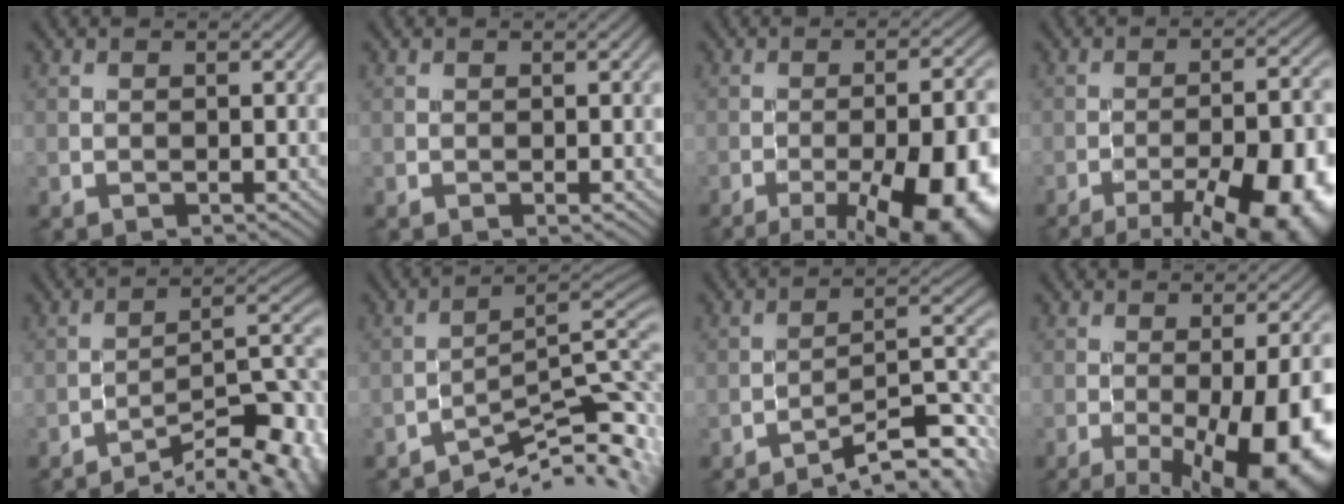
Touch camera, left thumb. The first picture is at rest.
{"total": 0.0}
{"total": 18.1, "force": [-9.4, 6.1, 14.2], "torque": [-0.155, 0.003, -0.124]}
{"total": 17.3, "force": [-10.6, 5.5, 12.6], "torque": [-0.136, 0.003, -0.139]}
{"total": 13.7, "force": [-9.3, 3.4, 9.5], "torque": [-0.127, 0.012, -0.133]}
{"total": 10.1, "force": [-6.5, 2.0, 7.4], "torque": [-0.112, 0.001, -0.103]}
{"total": 10.2, "force": [-7.5, 2.1, 6.7], "torque": [-0.101, 0.011, -0.118]}
{"total": 16.3, "force": [-6.3, 5.1, 14.1], "torque": [-0.181, -0.015, -0.074]}